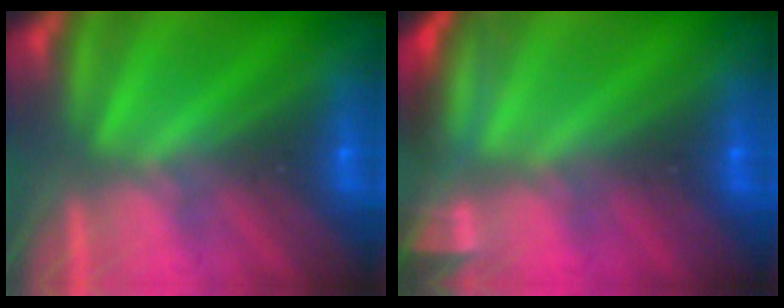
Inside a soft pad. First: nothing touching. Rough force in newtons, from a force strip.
{"total": 7.2}